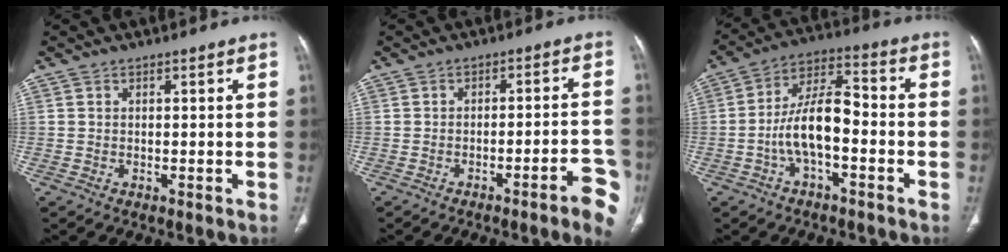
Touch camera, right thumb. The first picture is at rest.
{"total": 7.8, "force": [-4.2, 0.8, 6.6], "torque": [-0.075, 0.026, -0.049]}
{"total": 10.8, "force": [-2.9, 4.8, 9.3], "torque": [-0.169, 0.044, -0.059]}